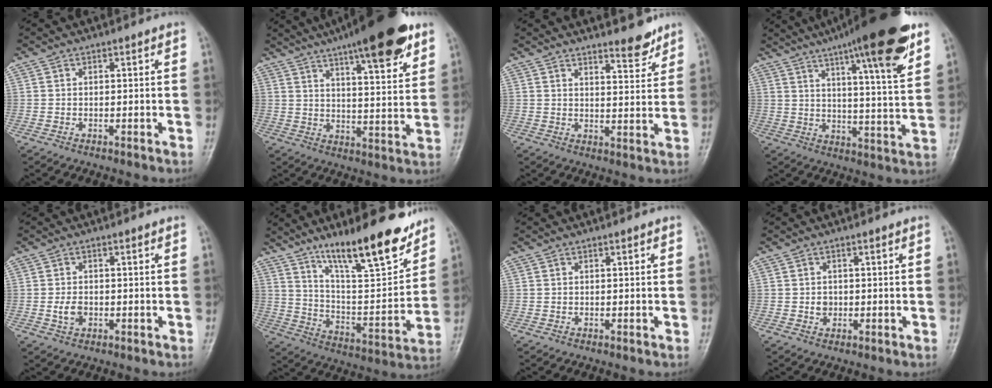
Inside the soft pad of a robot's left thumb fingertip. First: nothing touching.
{"total": 18.7, "force": [11.8, 4.4, 13.8], "torque": [-0.181, -0.042, 0.176]}
{"total": 5.1, "force": [4.3, 1.3, 2.4], "torque": [-0.022, -0.038, 0.064]}
{"total": 21.2, "force": [12.9, 3.3, 16.5], "torque": [-0.225, -0.041, 0.185]}
{"total": 2.6, "force": [-0.5, 1.9, 1.8], "torque": [-0.030, 0.001, -0.009]}
{"total": 19.9, "force": [14.2, 4.8, 13.1], "torque": [-0.172, -0.082, 0.239]}
{"total": 0.0}
{"total": 1.7, "force": [-0.1, 1.5, 0.8], "torque": [-0.005, 0.003, 0.001]}